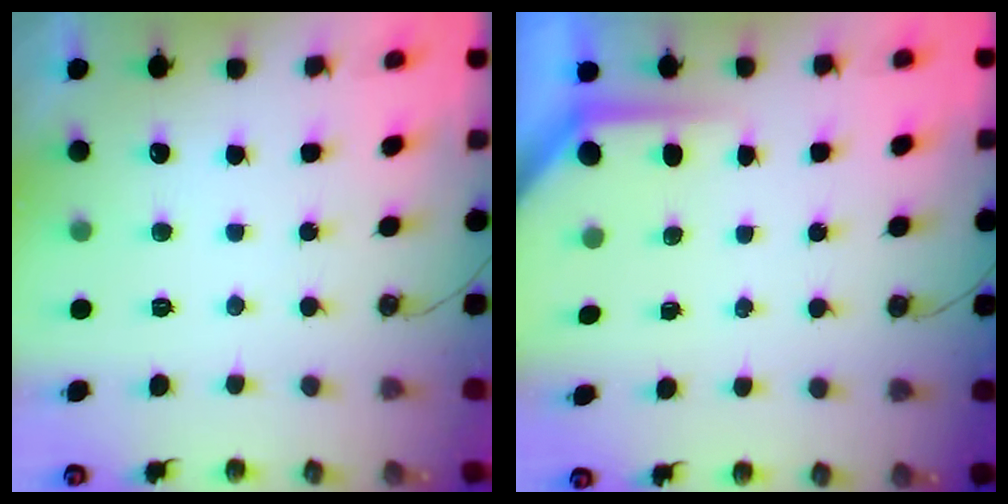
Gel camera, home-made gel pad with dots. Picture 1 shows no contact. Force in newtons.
{"total": 3.8, "press": 3.8, "slide": 0.2}